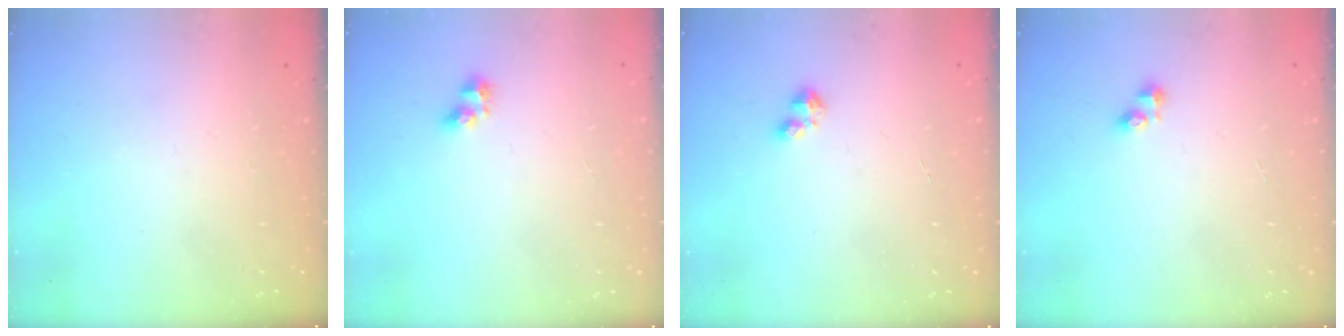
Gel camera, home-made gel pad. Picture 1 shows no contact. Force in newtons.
{"total": 4.4, "press": 4.3, "slide": 0.8}
{"total": 1.9, "press": 1.9, "slide": 0.4}
{"total": 2.6, "press": 2.6, "slide": 0.4}